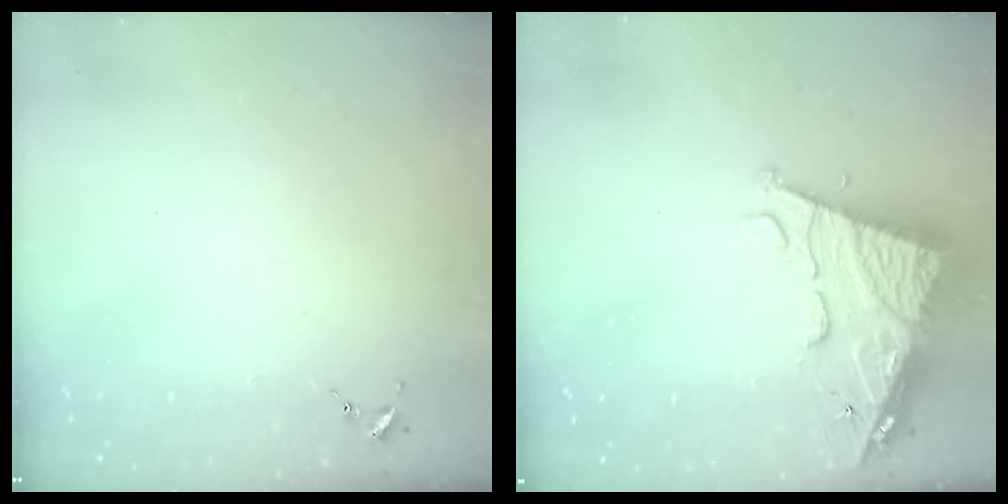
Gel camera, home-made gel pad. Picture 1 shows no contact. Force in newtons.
{"total": 14.2, "press": 14.1, "slide": 1.5}